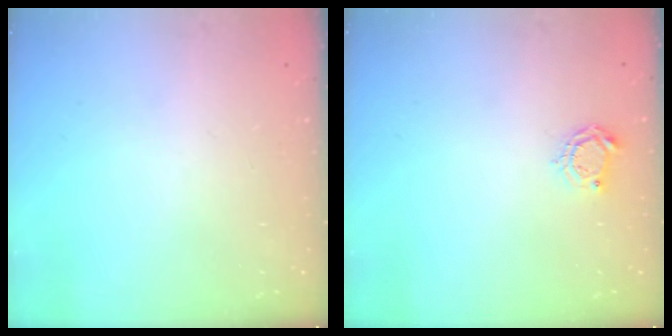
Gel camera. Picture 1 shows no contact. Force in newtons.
{"total": 5.3, "press": 5.2, "slide": 0.7}